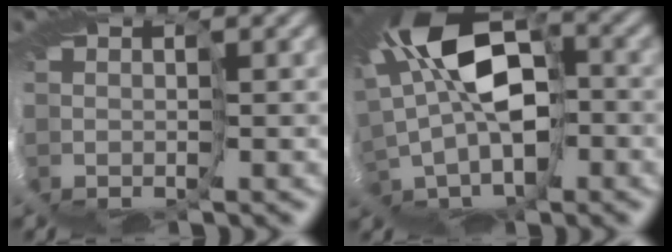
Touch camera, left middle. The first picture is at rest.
{"total": 8.4, "force": [0.8, 3.9, 7.4], "torque": [-0.177, 0.009, 0.012]}